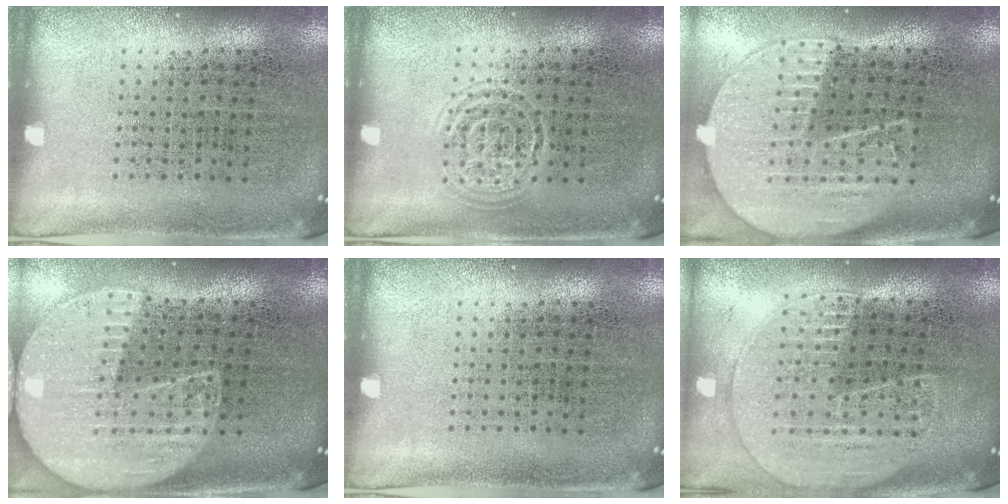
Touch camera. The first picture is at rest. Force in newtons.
{"total": 1.5, "press": 1.4, "slide": 0.1}
{"total": 2.0, "press": 1.8, "slide": 1.0}
{"total": 2.2, "press": 1.9, "slide": 1.1}
{"total": 0.0}
{"total": 1.8, "press": 1.7, "slide": 0.7}